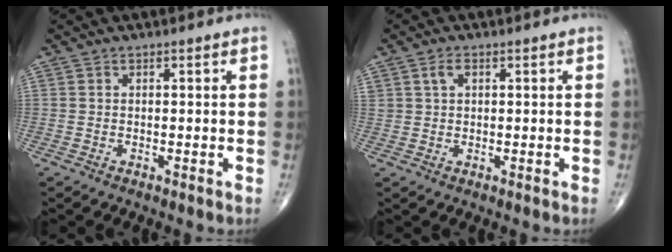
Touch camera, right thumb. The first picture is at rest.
{"total": 2.1, "force": [0.9, 1.3, 1.4], "torque": [-0.025, 0.003, 0.019]}